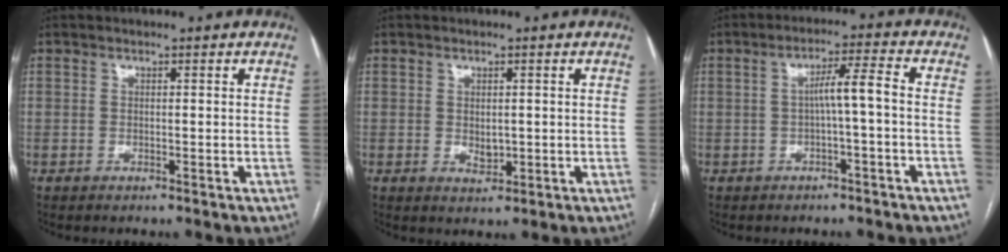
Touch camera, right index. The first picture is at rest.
{"total": 2.2, "force": [0.0, 1.4, 1.6], "torque": [-0.027, -0.005, 0.006]}
{"total": 4.7, "force": [-0.6, -0.1, 4.7], "torque": [-0.076, 0.018, -0.007]}